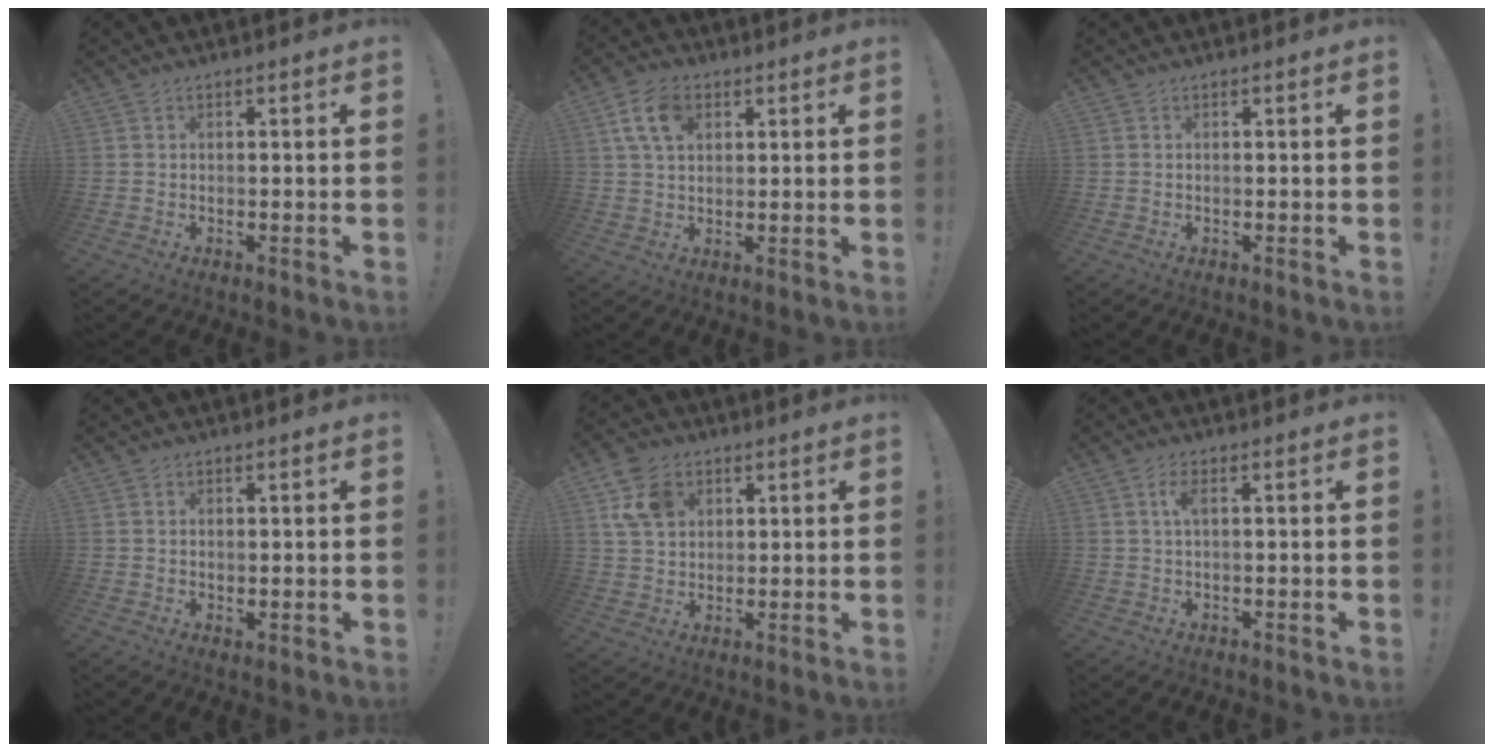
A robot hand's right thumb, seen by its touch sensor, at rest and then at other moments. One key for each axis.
{"total": 9.3, "fx": 3.5, "fy": 6.1, "fz": 6.1, "tx": -0.116, "ty": 0.005, "tz": 0.069}
{"total": 0.0}
{"total": 0.9, "fx": 0.6, "fy": 0.5, "fz": 0.5, "tx": -0.003, "ty": -0.003, "tz": 0.010}
{"total": 10.5, "fx": 4.3, "fy": 7.9, "fz": 5.3, "tx": -0.106, "ty": 0.001, "tz": 0.088}
{"total": 3.0, "fx": 0.7, "fy": 0.7, "fz": 2.8, "tx": -0.060, "ty": 0.005, "tz": 0.010}